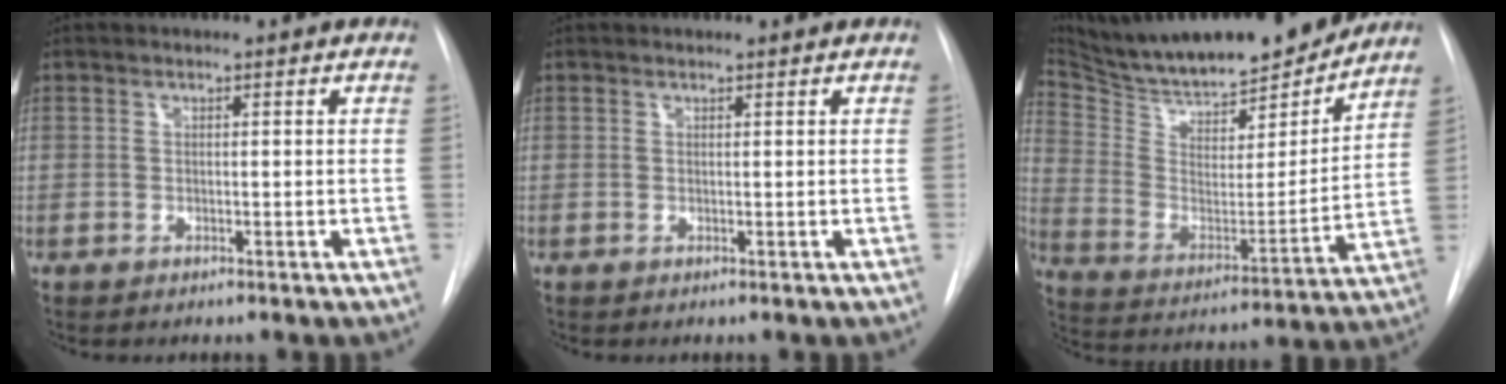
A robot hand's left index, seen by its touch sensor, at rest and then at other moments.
{"total": 0.7, "force": [0.7, 0.0, 0.0], "torque": [-0.005, 0.006, 0.011]}
{"total": 24.7, "force": [22.4, 4.2, 9.7], "torque": [-0.174, -0.029, 0.344]}